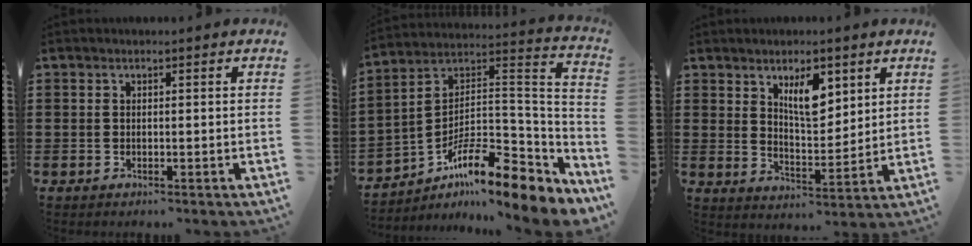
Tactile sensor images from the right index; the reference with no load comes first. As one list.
[{"total": 10.8, "force": [-7.7, 2.7, 7.1], "torque": [-0.124, 0.002, -0.150]}, {"total": 6.8, "force": [3.5, 2.9, 5.0], "torque": [-0.076, -0.006, 0.055]}]